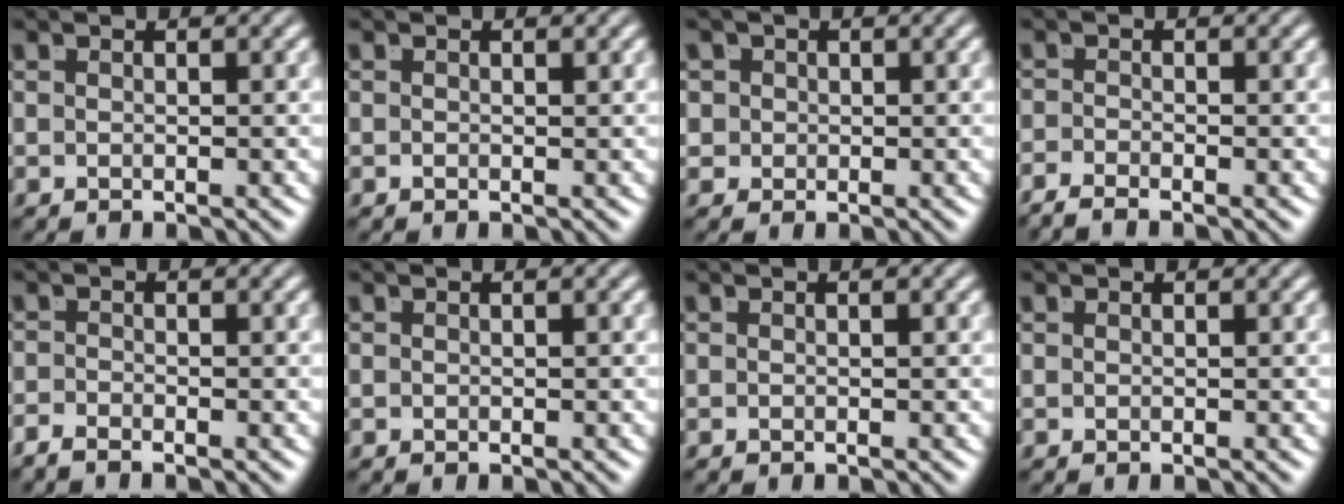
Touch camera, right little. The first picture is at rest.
{"total": 0.0}
{"total": 4.5, "force": [0.3, 4.1, 1.7], "torque": [-0.054, -0.013, 0.005]}
{"total": 1.9, "force": [-1.9, -0.1, 0.5], "torque": [-0.007, -0.012, -0.029]}
{"total": 1.6, "force": [-1.6, -0.3, 0.2], "torque": [0.000, -0.012, -0.026]}
{"total": 0.0}
{"total": 0.0}
{"total": 0.0}